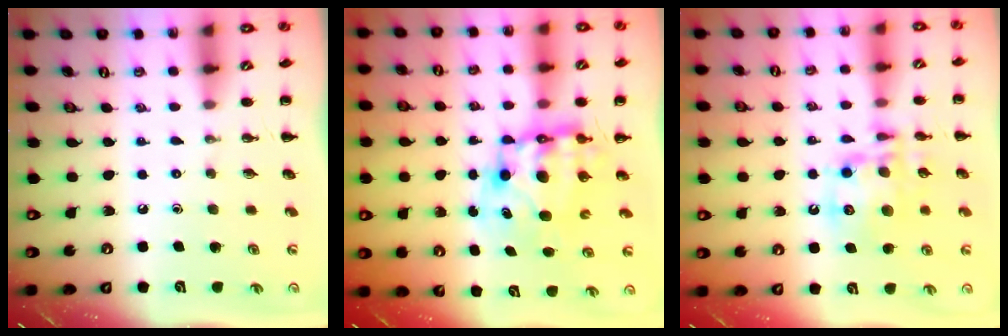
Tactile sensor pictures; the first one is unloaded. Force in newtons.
{"total": 10.2, "press": 9.7, "slide": 3.0}
{"total": 13.2, "press": 12.8, "slide": 3.3}